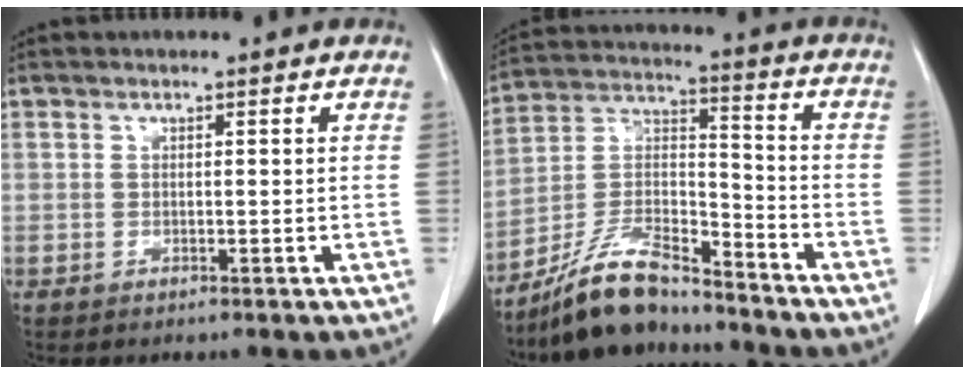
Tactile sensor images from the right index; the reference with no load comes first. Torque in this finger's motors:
{"motor_torque": [0.67, -0.58, 0.17, 0.10]}